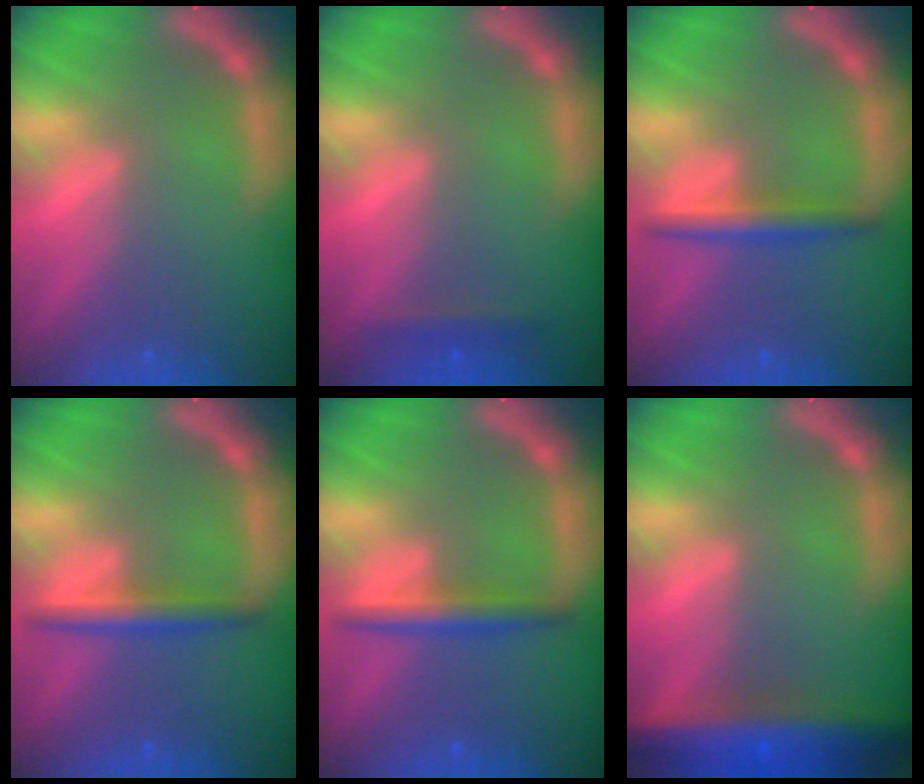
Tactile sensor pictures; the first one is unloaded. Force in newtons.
{"total": 1.4}
{"total": 3.0}
{"total": 3.0}
{"total": 3.0}
{"total": 9.5}